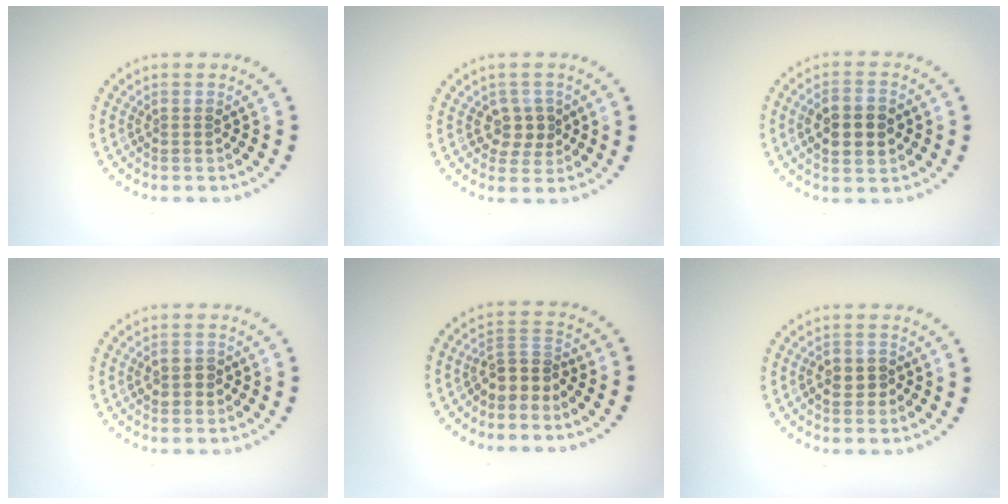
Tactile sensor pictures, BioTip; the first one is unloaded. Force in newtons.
{"total": 2.3, "press": 2.1, "slide": 0.8}
{"total": 4.4, "press": 4.4, "slide": 0.1}
{"total": 1.8, "press": 1.8, "slide": 0.1}
{"total": 2.4, "press": 2.0, "slide": 1.5}
{"total": 1.4, "press": 1.4, "slide": 0.4}